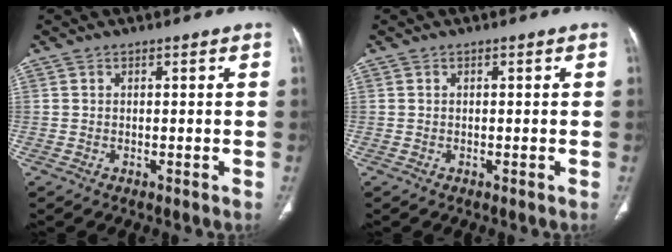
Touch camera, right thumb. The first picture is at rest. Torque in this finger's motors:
{"motor_torque": [0.07, 0.04, -0.17, 0.10, 0.03]}